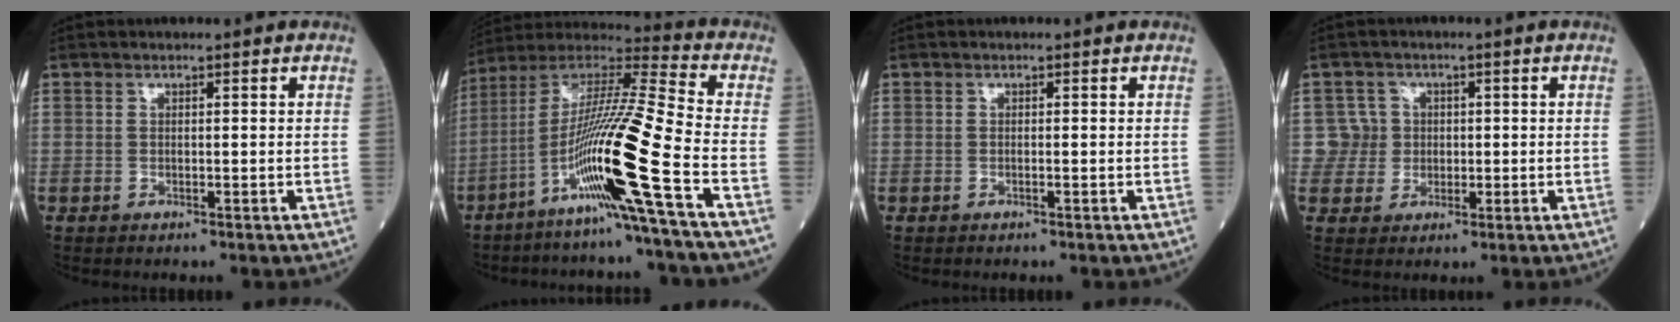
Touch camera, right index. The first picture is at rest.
{"total": 18.4, "force": [-7.5, -2.3, 16.6], "torque": [-0.327, -0.018, -0.150]}
{"total": 0.0}
{"total": 4.2, "force": [0.5, 4.1, -0.5], "torque": [0.027, 0.009, 0.006]}